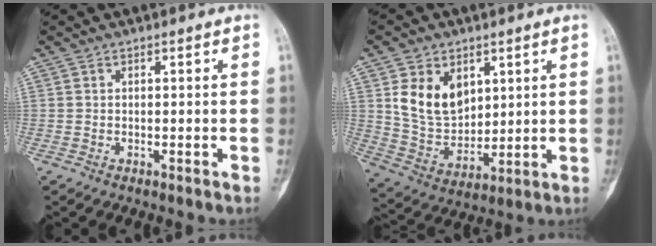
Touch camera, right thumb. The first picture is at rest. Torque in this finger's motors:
{"motor_torque": [-0.37, 0.86, 0.39, -0.27, 0.11]}